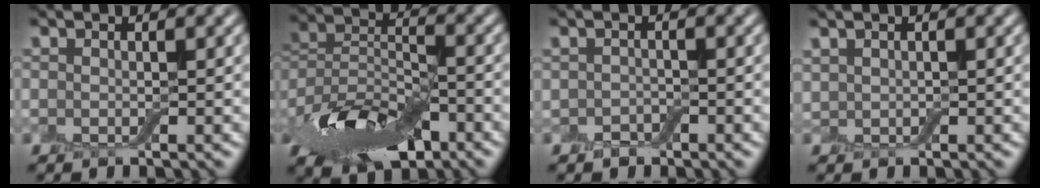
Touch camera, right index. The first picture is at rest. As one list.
[{"total": 9.8, "force": [-6.6, 5.0, 5.2], "torque": [-0.100, -0.003, -0.125]}, {"total": 1.2, "force": [-1.0, 0.7, 0.0], "torque": [-0.002, -0.002, -0.016]}, {"total": 0.9, "force": [0.8, 0.4, 0.1], "torque": [-0.002, 0.003, 0.020]}]